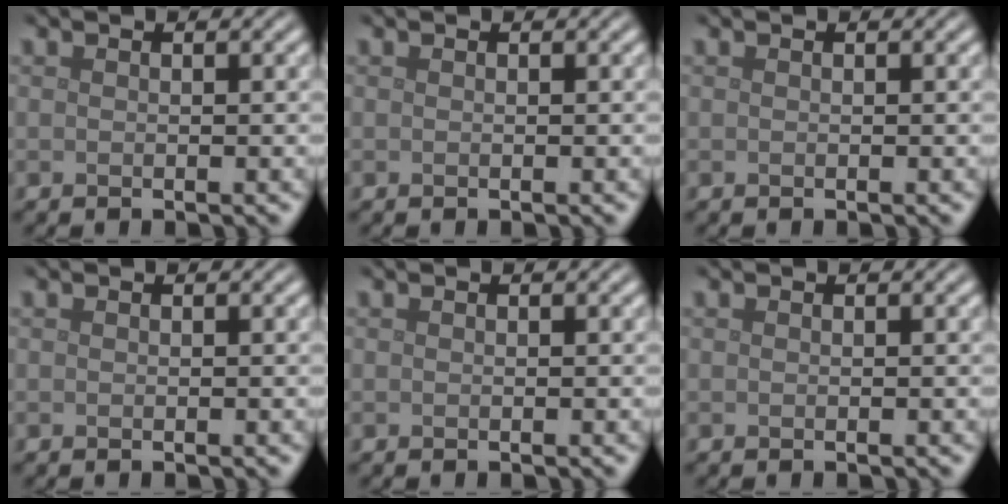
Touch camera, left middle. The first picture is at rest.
{"total": 0.0}
{"total": 0.0}
{"total": 0.0}
{"total": 0.0}
{"total": 0.0}